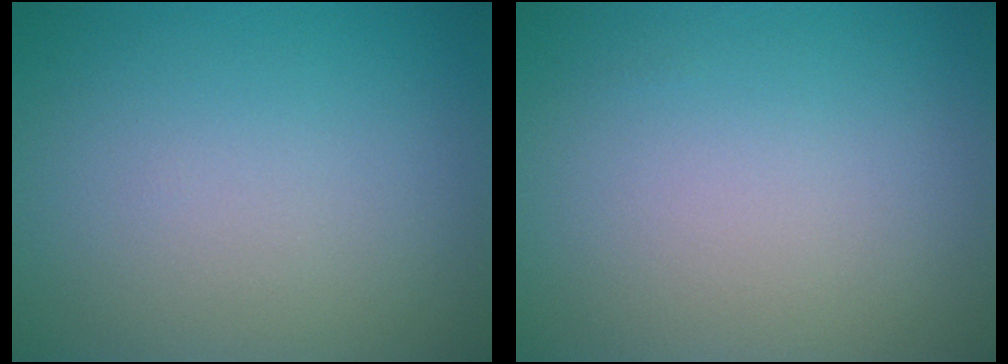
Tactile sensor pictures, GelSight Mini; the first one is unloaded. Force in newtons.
{"total": 0.0}